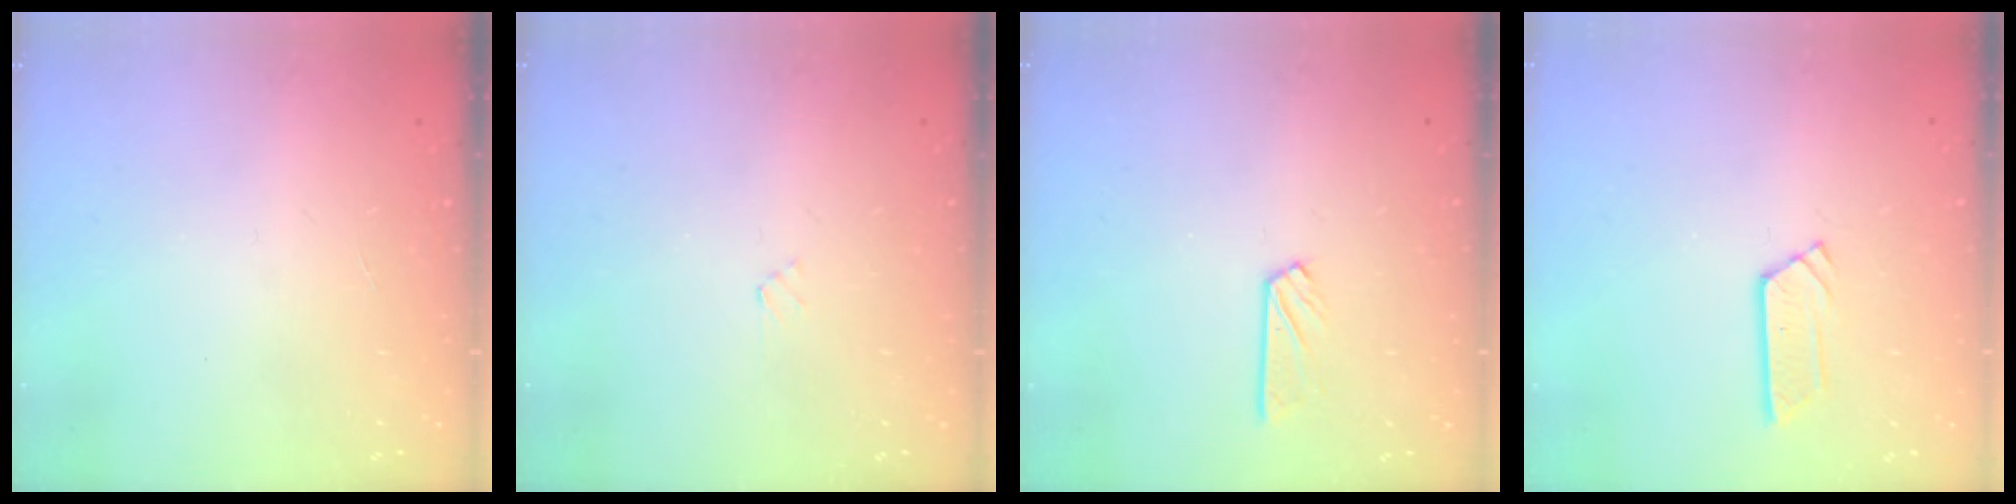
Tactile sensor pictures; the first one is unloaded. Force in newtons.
{"total": 2.4, "press": 2.3, "slide": 0.4}
{"total": 4.7, "press": 4.7, "slide": 0.4}
{"total": 4.3, "press": 4.2, "slide": 0.3}